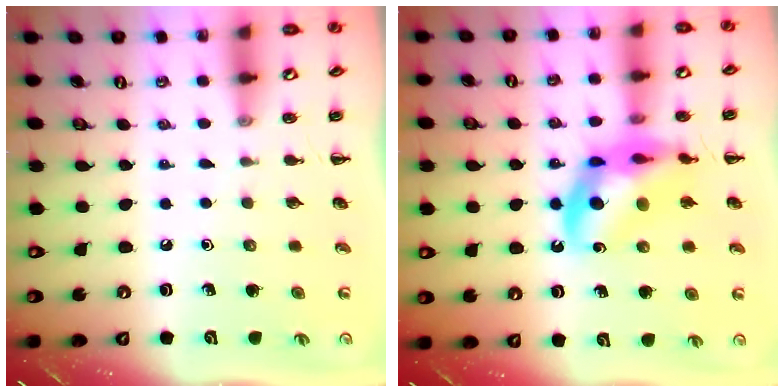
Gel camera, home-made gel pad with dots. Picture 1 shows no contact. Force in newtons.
{"total": 14.4, "press": 14.0, "slide": 3.4}